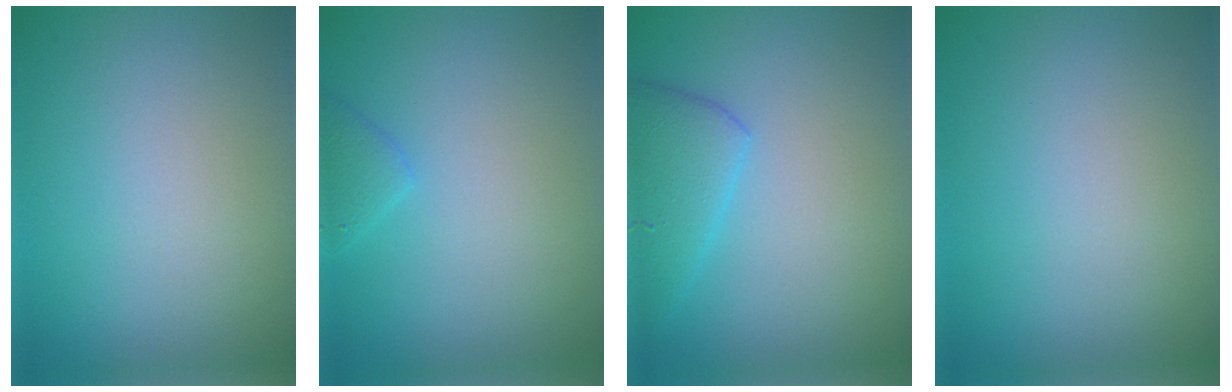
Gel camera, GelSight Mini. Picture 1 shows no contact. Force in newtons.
{"total": 1.3, "press": 1.3, "slide": 0.1}
{"total": 3.4, "press": 3.4, "slide": 0.2}
{"total": 0.0}